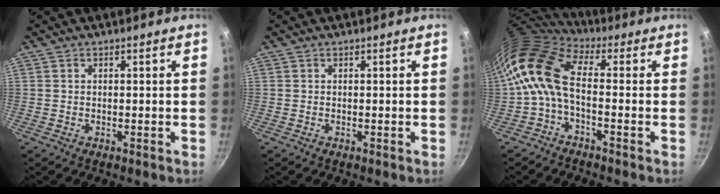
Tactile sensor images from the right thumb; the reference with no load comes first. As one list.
[{"total": 0.0}, {"total": 10.4, "force": [-0.7, 5.2, 9.0], "torque": [-0.177, 0.027, -0.031]}]